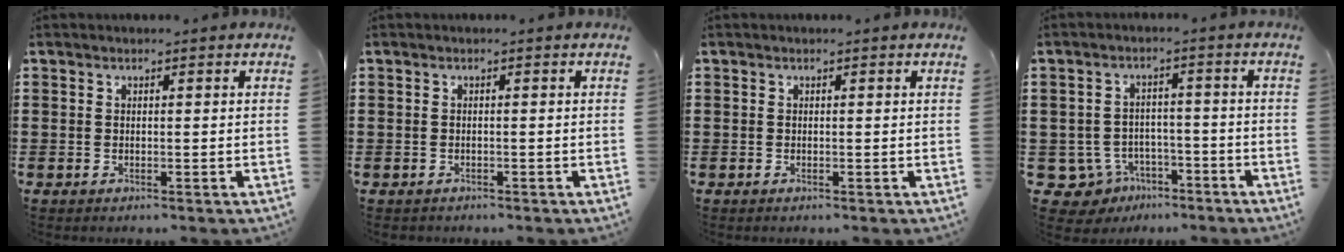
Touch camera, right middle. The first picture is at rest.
{"total": 0.5, "force": [-0.5, 0.1, -0.1], "torque": [0.000, -0.001, -0.011]}
{"total": 0.0}
{"total": 4.9, "force": [-3.6, 3.2, 1.1], "torque": [-0.057, 0.000, -0.074]}